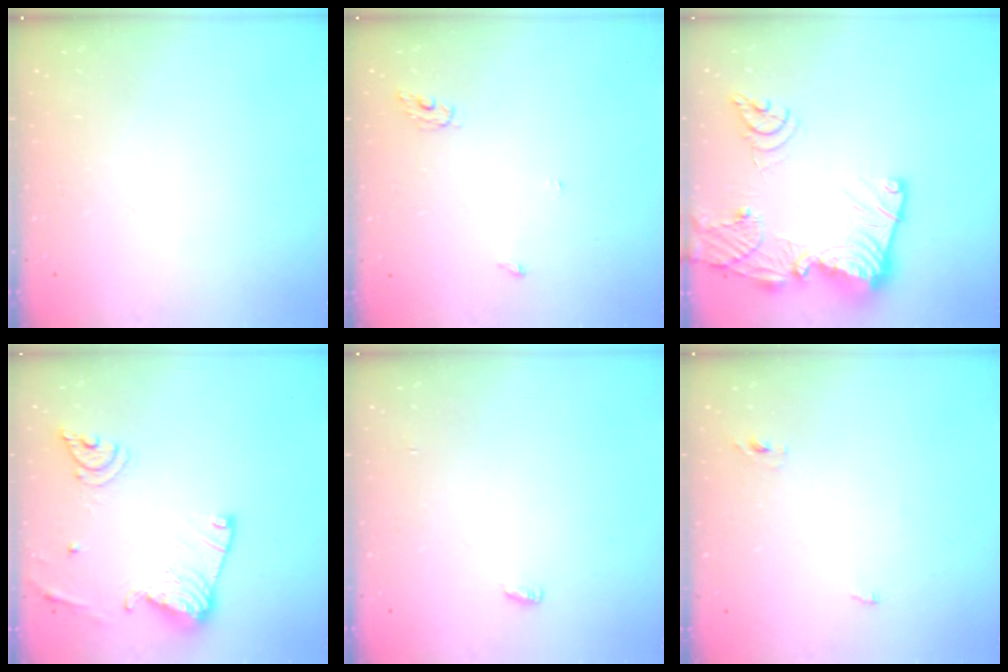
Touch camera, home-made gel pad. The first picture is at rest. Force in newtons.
{"total": 3.3, "press": 3.3, "slide": 0.2}
{"total": 21.8, "press": 21.7, "slide": 2.3}
{"total": 15.7, "press": 15.6, "slide": 1.6}
{"total": 6.9, "press": 2.6, "slide": 6.4}
{"total": 2.3, "press": 2.1, "slide": 1.0}